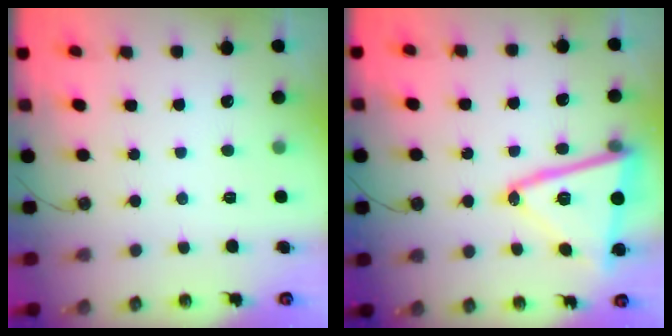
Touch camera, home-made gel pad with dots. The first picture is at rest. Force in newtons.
{"total": 18.0, "press": 17.8, "slide": 2.2}